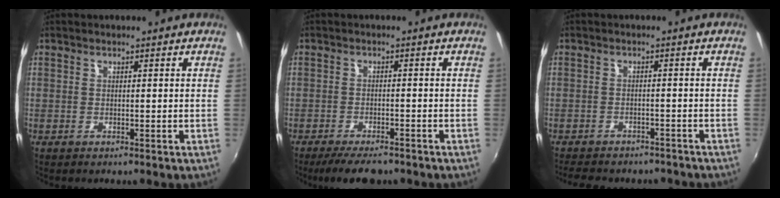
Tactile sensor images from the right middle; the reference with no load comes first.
{"total": 7.1, "force": [-5.8, 1.8, 3.7], "torque": [-0.084, -0.019, -0.095]}
{"total": 10.9, "force": [-9.3, 4.0, 4.1], "torque": [-0.096, -0.015, -0.128]}